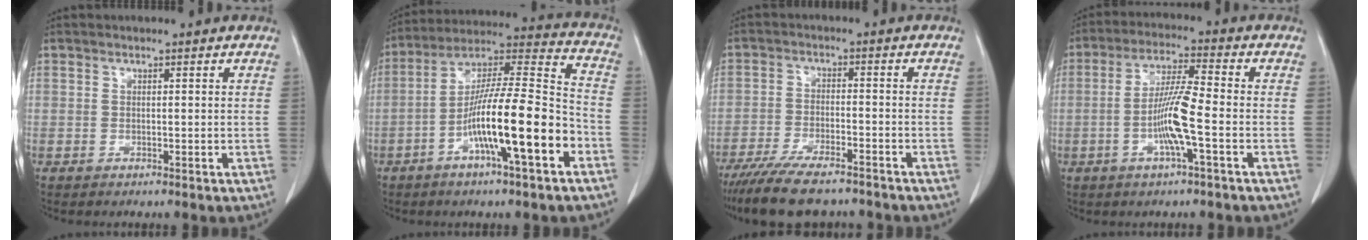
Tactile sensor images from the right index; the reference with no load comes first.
{"total": 17.8, "force": [-6.7, 1.6, 16.5], "torque": [-0.288, 0.002, -0.115]}
{"total": 12.3, "force": [-10.2, 3.0, 6.1], "torque": [-0.104, -0.019, -0.161]}
{"total": 8.8, "force": [-2.4, 0.3, 8.5], "torque": [-0.168, 0.002, -0.048]}